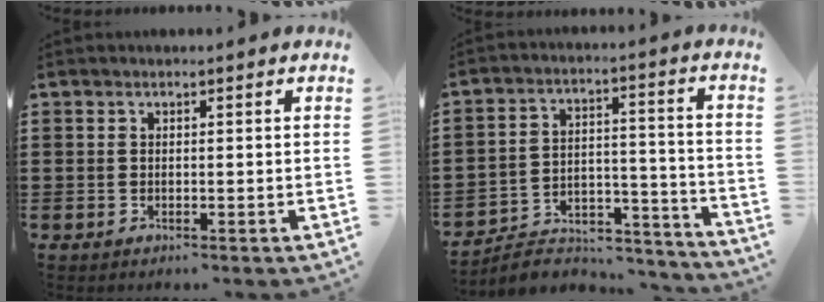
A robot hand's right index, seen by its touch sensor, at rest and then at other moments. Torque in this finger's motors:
{"motor_torque": [-1.60, 0.38, -0.01, -0.21]}